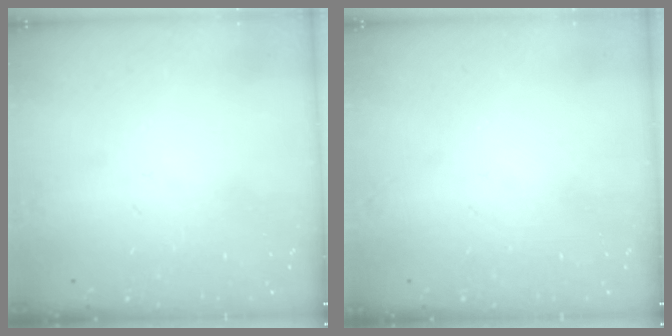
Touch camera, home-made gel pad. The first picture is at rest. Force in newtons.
{"total": 0.0}